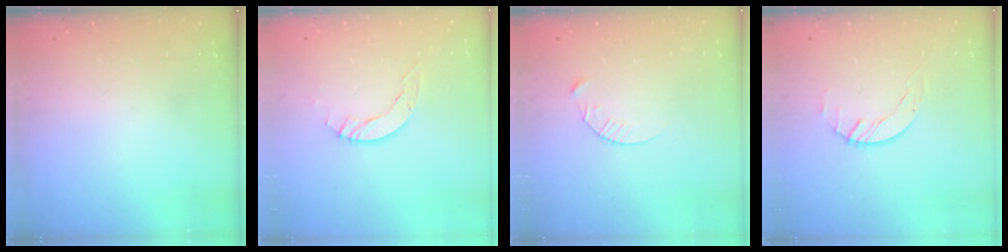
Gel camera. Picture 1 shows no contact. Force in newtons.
{"total": 4.9, "press": 4.9, "slide": 0.5}
{"total": 4.7, "press": 4.7, "slide": 0.6}
{"total": 1.5, "press": 1.5, "slide": 0.2}